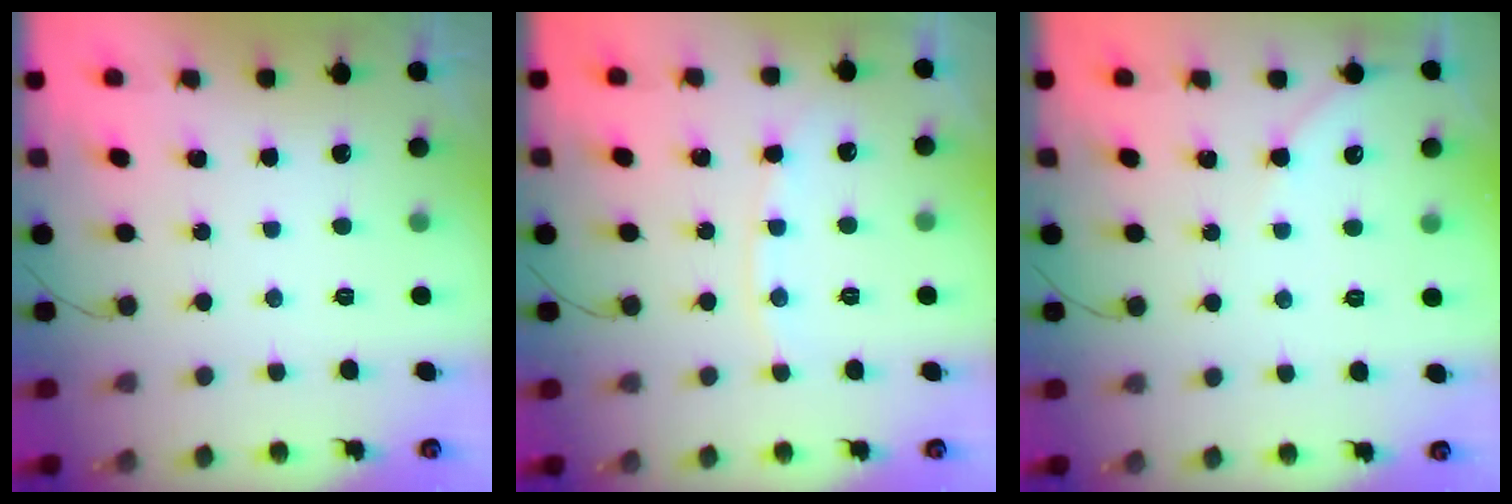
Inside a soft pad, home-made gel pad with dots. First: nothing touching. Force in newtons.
{"total": 6.2, "press": 6.2, "slide": 0.7}
{"total": 2.9, "press": 2.9, "slide": 0.4}